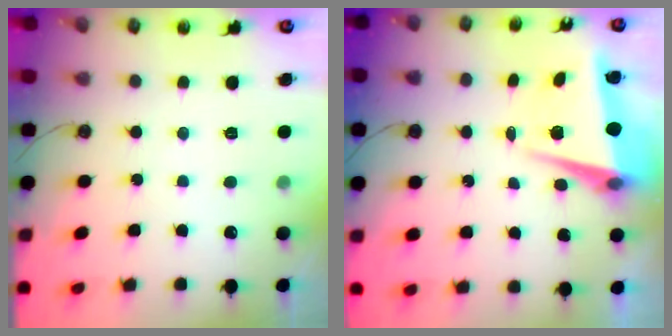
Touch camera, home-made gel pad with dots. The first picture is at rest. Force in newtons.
{"total": 6.3, "press": 6.1, "slide": 1.6}